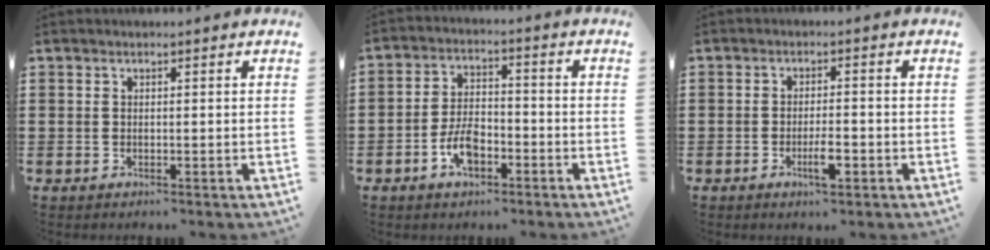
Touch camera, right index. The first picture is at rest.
{"total": 5.8, "force": [-2.7, 3.1, 4.1], "torque": [-0.093, 0.004, -0.056]}
{"total": 4.1, "force": [-1.7, 1.1, 3.5], "torque": [-0.063, 0.002, -0.031]}